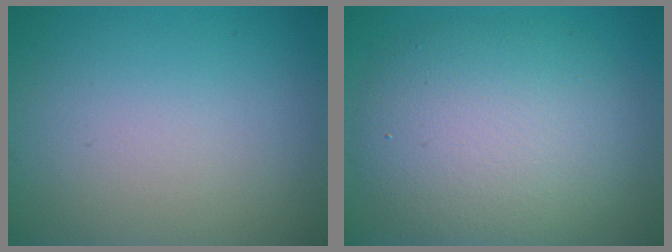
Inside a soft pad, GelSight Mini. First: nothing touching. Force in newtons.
{"total": 8.1, "press": 8.1, "slide": 0.5}